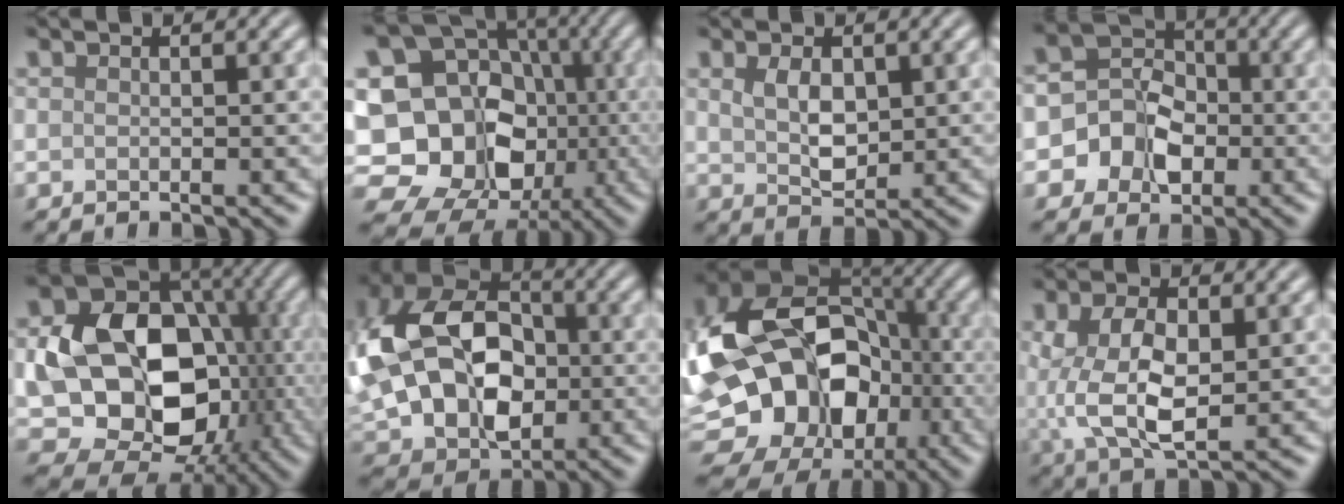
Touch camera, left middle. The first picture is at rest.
{"total": 17.7, "force": [-1.8, 15.4, 8.5], "torque": [-0.158, 0.021, -0.048]}
{"total": 2.9, "force": [0.7, 1.8, 2.2], "torque": [-0.051, 0.000, 0.021]}
{"total": 6.5, "force": [-1.4, 5.8, 2.7], "torque": [-0.032, 0.016, -0.048]}
{"total": 14.0, "force": [-1.3, 10.6, 9.0], "torque": [-0.128, -0.011, -0.021]}
{"total": 15.1, "force": [0.1, 10.5, 10.8], "torque": [-0.215, 0.009, -0.002]}
{"total": 18.1, "force": [-3.5, 14.2, 10.6], "torque": [-0.172, -0.001, -0.056]}
{"total": 6.5, "force": [0.3, 3.5, 5.4], "torque": [-0.121, -0.002, 0.007]}